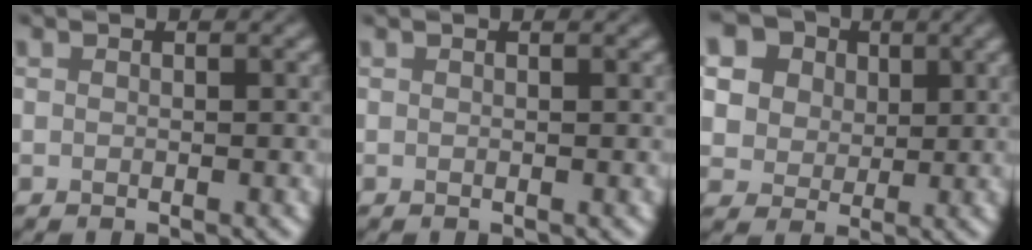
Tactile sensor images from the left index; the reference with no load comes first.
{"total": 0.6, "force": [0.4, 0.1, 0.4], "torque": [-0.002, 0.007, 0.004]}
{"total": 10.1, "force": [5.0, 7.6, 4.3], "torque": [-0.109, 0.020, 0.072]}